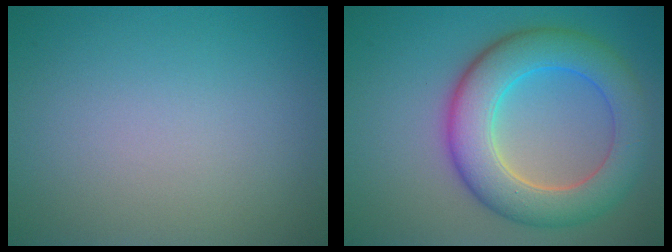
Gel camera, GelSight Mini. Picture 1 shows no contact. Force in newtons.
{"total": 8.0, "press": 8.0, "slide": 0.3}